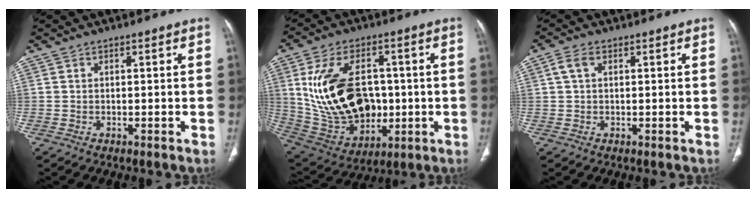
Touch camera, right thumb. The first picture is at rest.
{"total": 21.1, "force": [1.3, 14.1, 15.6], "torque": [-0.269, -0.001, 0.051]}
{"total": 2.5, "force": [0.8, 1.5, 1.8], "torque": [-0.043, 0.009, 0.017]}